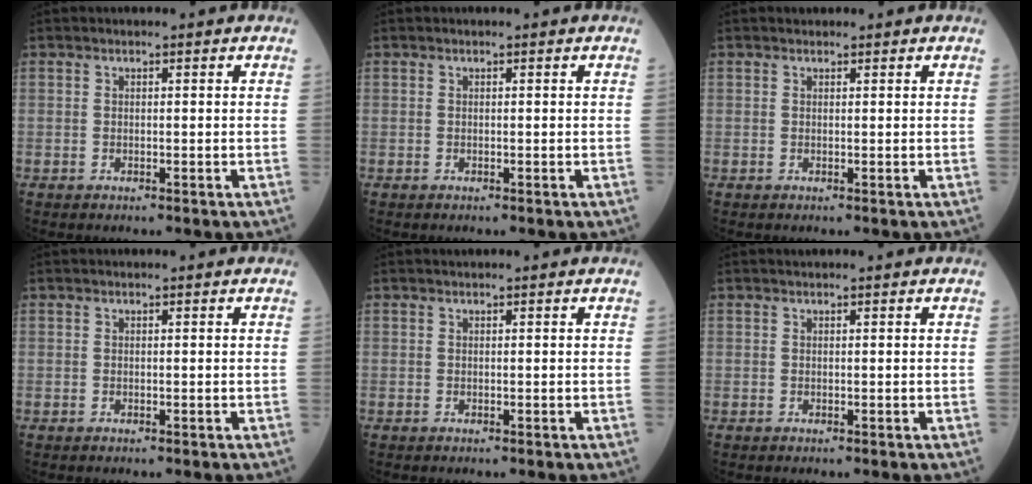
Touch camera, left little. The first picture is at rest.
{"total": 0.0}
{"total": 0.5, "force": [0.4, 0.3, 0.0], "torque": [-0.008, 0.003, 0.006]}
{"total": 0.0}
{"total": 0.0}
{"total": 0.0}